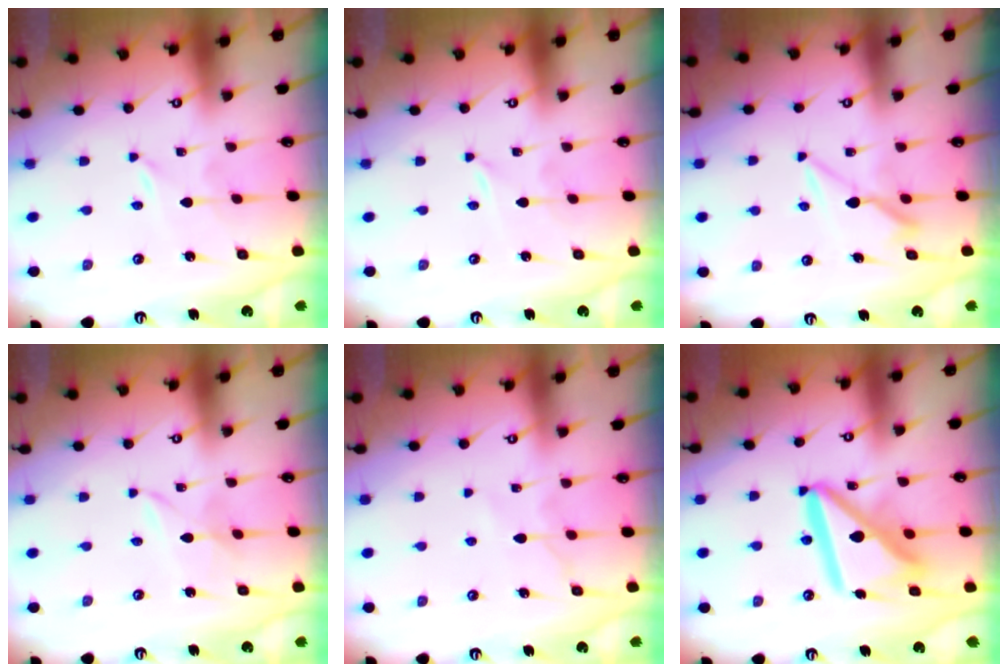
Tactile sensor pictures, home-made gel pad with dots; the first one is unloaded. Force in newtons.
{"total": 0.0}
{"total": 6.8, "press": 6.7, "slide": 0.8}
{"total": 2.5, "press": 2.5, "slide": 0.3}
{"total": 6.3, "press": 6.3, "slide": 0.5}
{"total": 15.2, "press": 15.1, "slide": 1.9}